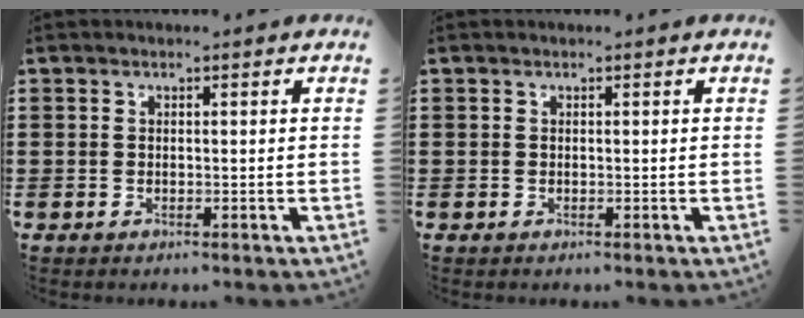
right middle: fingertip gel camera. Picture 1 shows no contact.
{"total": 0.0}